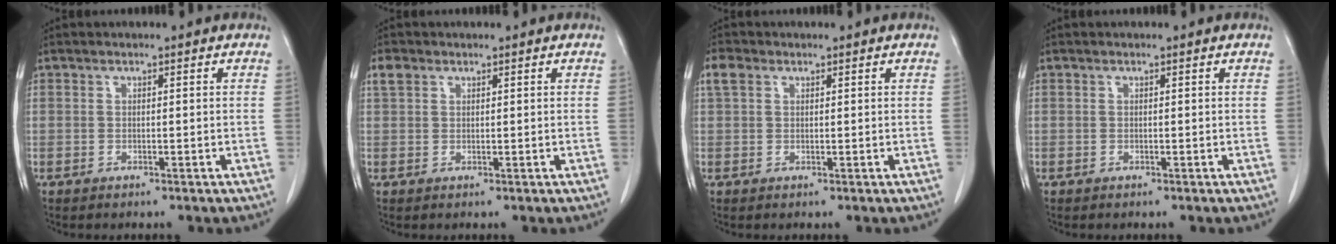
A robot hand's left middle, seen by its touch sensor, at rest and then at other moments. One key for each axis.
{"total": 2.0, "fx": 1.2, "fy": 1.4, "fz": 0.7, "tx": -0.018, "ty": 0.011, "tz": 0.025}
{"total": 2.4, "fx": 1.3, "fy": 1.7, "fz": 1.2, "tx": -0.031, "ty": 0.016, "tz": 0.027}
{"total": 0.0}